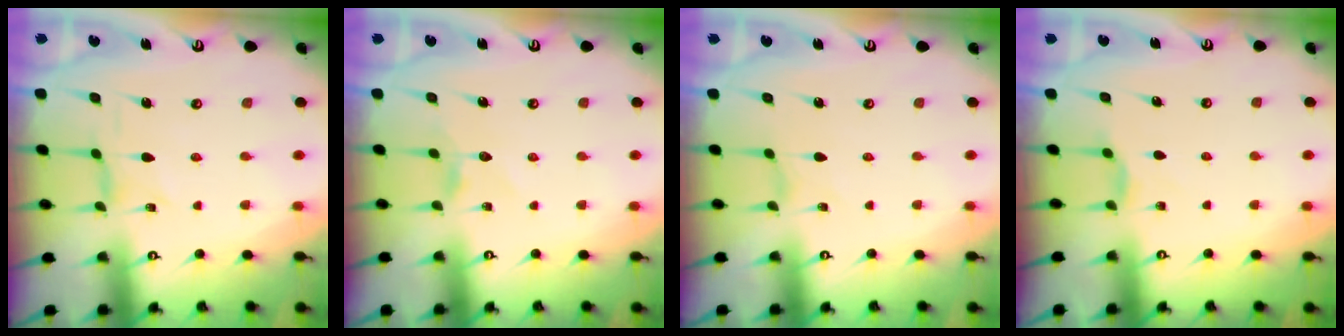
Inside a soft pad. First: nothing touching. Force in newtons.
{"total": 3.4, "press": 3.4, "slide": 0.3}
{"total": 0.0}
{"total": 2.6, "press": 2.6, "slide": 0.4}